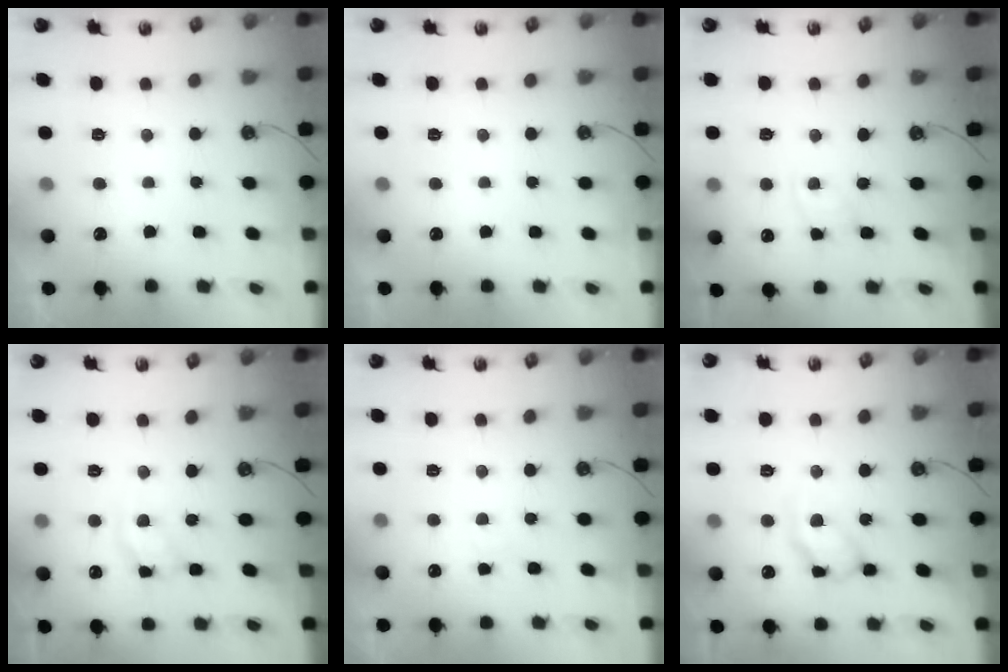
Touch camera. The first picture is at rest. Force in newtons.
{"total": 0.0}
{"total": 2.1, "press": 2.1, "slide": 0.3}
{"total": 11.6, "press": 11.6, "slide": 0.7}
{"total": 3.0, "press": 3.0, "slide": 0.4}
{"total": 12.8, "press": 12.7, "slide": 0.9}